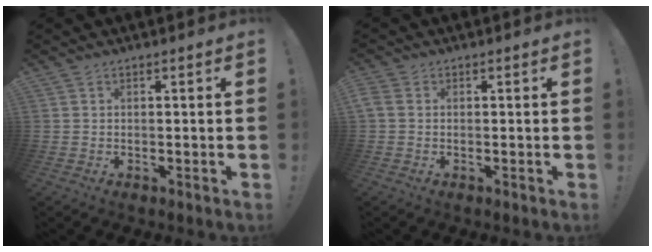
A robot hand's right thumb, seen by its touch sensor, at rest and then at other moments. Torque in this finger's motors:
{"motor_torque": [1.80, 2.42, 1.53, -0.02, 0.55]}